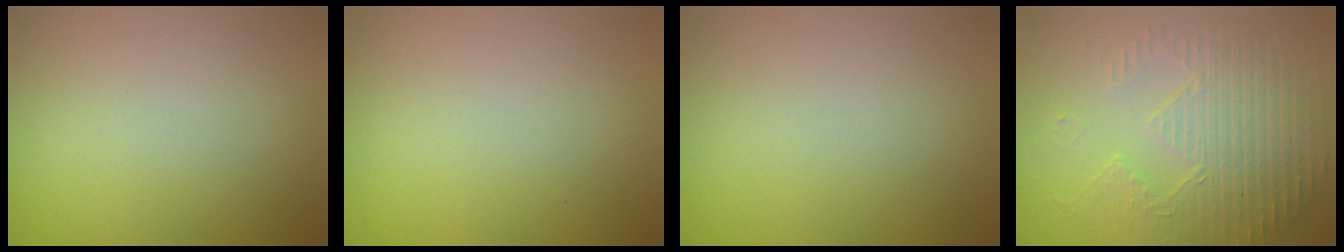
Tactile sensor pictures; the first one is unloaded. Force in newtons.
{"total": 0.0}
{"total": 0.0}
{"total": 4.2, "press": 3.6, "slide": 2.1}